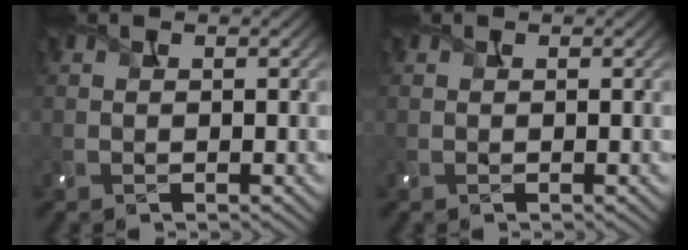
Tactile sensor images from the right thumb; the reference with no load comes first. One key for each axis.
{"total": 0.0}